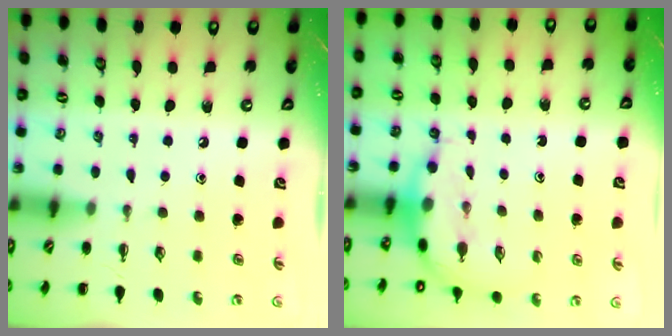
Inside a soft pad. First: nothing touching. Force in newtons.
{"total": 6.9, "press": 6.7, "slide": 1.8}